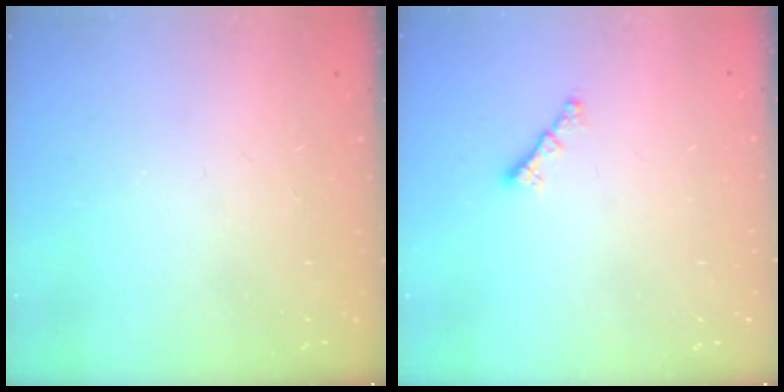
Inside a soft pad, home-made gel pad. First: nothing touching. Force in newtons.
{"total": 0.8, "press": 0.7, "slide": 0.4}